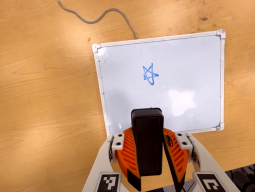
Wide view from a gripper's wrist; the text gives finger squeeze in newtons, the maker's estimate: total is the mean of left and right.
{"total": 9.4, "left": 9.3, "right": 9.4}